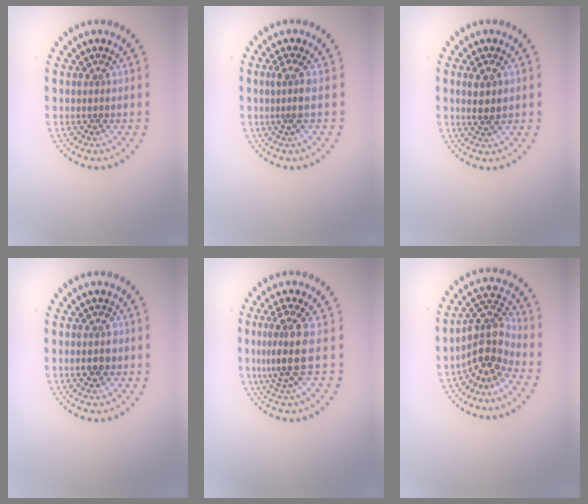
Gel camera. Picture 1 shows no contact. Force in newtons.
{"total": 1.8, "press": 1.3, "slide": 1.2}
{"total": 2.2, "press": 2.1, "slide": 0.7}
{"total": 1.8, "press": 1.8, "slide": 0.2}
{"total": 3.8, "press": 2.9, "slide": 2.4}
{"total": 4.2, "press": 3.1, "slide": 2.8}